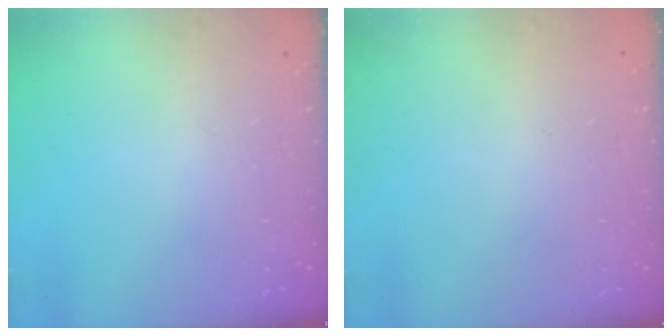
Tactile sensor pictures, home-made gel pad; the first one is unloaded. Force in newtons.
{"total": 0.0}